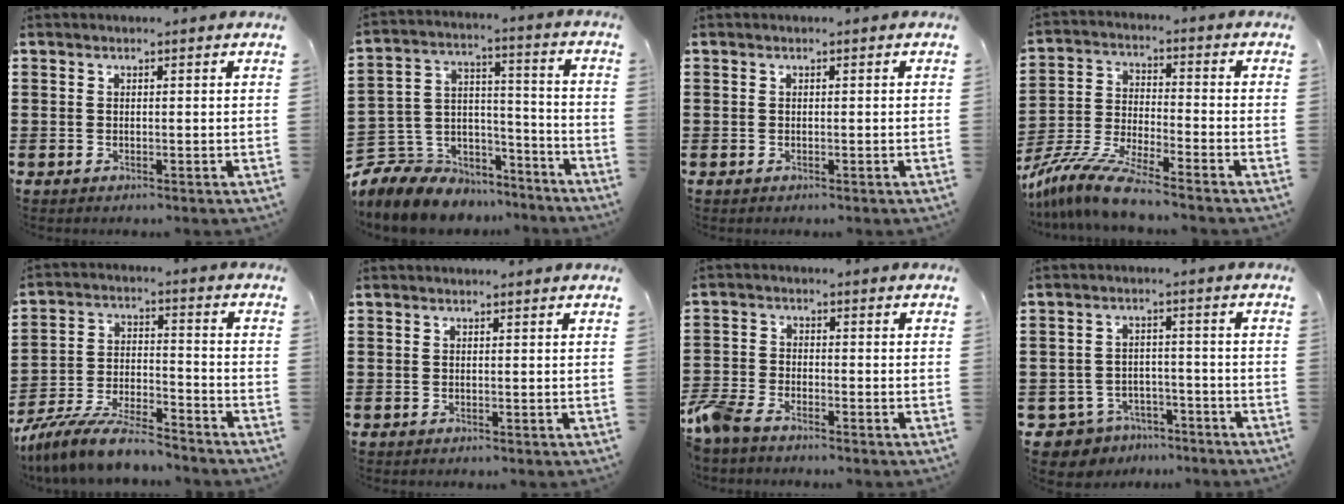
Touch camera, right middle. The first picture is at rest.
{"total": 7.9, "force": [-6.9, 3.9, 0.0], "torque": [-0.026, 0.001, -0.133]}
{"total": 0.0}
{"total": 8.8, "force": [-8.0, 0.0, 3.8], "torque": [-0.091, -0.006, -0.162]}
{"total": 8.9, "force": [-7.9, 1.1, 3.8], "torque": [-0.081, 0.010, -0.154]}
{"total": 0.0}
{"total": 4.2, "force": [-3.7, 1.1, 1.6], "torque": [-0.062, -0.008, -0.085]}
{"total": 4.2, "force": [-3.9, 1.5, 0.2], "torque": [-0.028, 0.000, -0.086]}